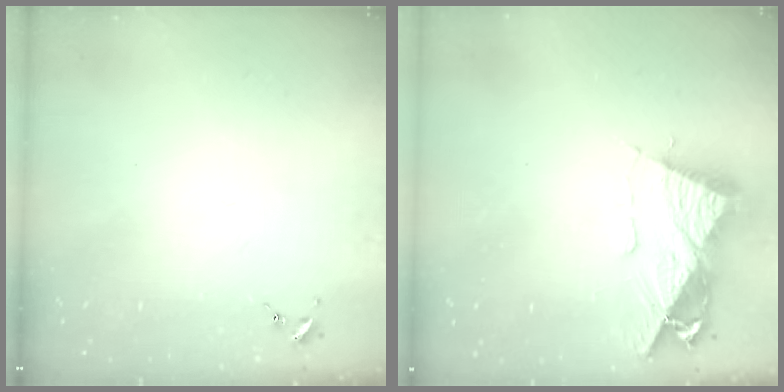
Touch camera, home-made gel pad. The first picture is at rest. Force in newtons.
{"total": 11.4, "press": 11.3, "slide": 1.2}